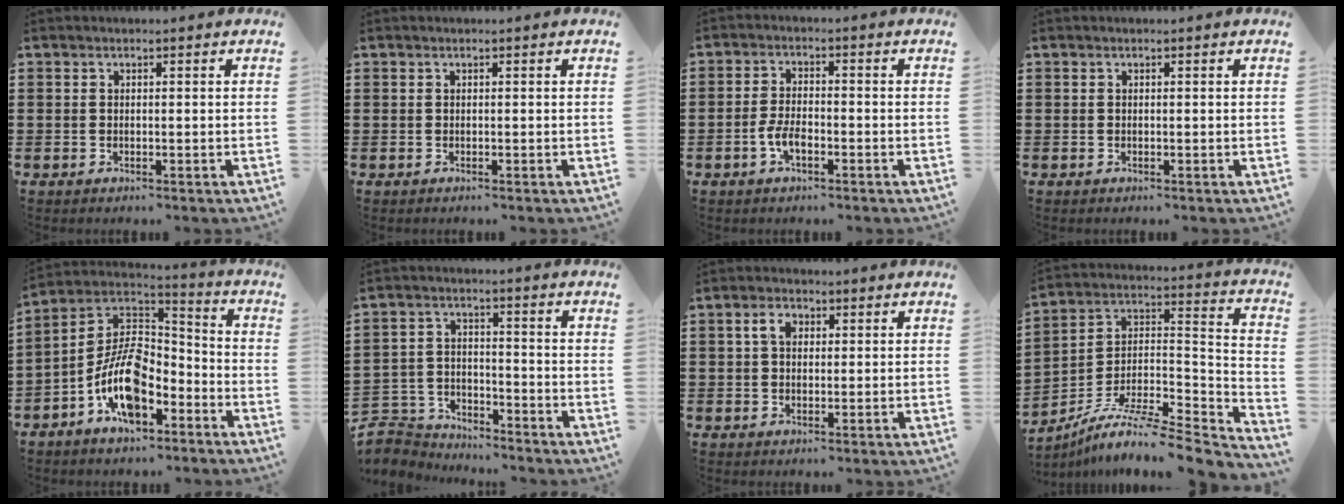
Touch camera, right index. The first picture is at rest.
{"total": 0.0}
{"total": 3.6, "force": [-1.6, 1.4, 2.9], "torque": [-0.073, -0.005, -0.035]}
{"total": 0.0}
{"total": 11.2, "force": [-5.6, 5.3, 8.2], "torque": [-0.202, -0.008, -0.114]}
{"total": 5.5, "force": [-5.2, 1.6, 0.0], "torque": [-0.025, 0.006, -0.114]}
{"total": 3.1, "force": [0.8, 2.1, 2.2], "torque": [-0.048, 0.014, 0.011]}
{"total": 9.2, "force": [-7.3, 1.1, 5.5], "torque": [-0.105, -0.006, -0.149]}